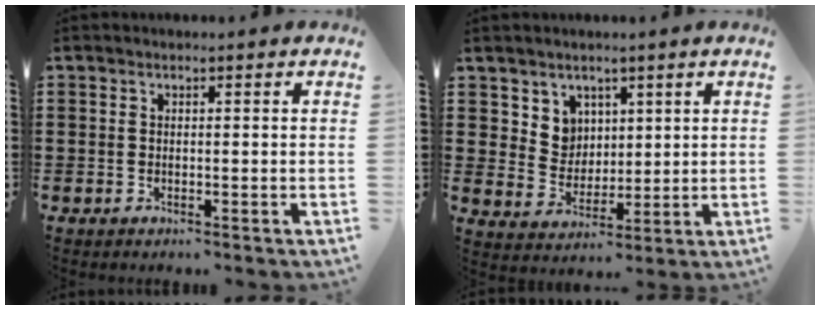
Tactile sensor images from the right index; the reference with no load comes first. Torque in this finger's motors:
{"motor_torque": [-0.16, 0.25, 0.03, 0.01]}